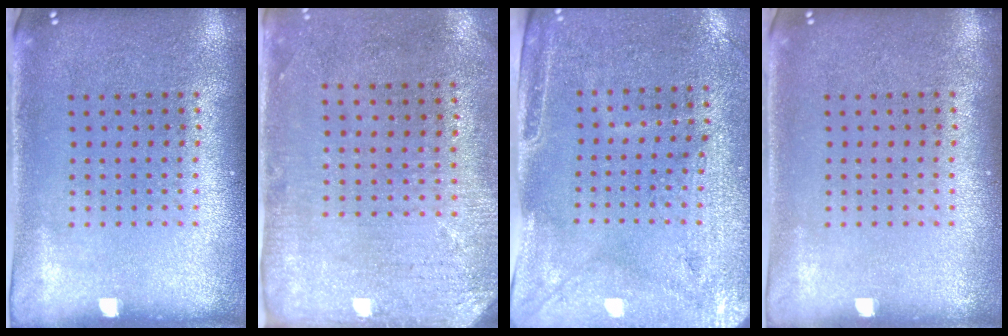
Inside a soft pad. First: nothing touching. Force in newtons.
{"total": 2.9, "press": 2.4, "slide": 1.7}
{"total": 3.0, "press": 2.6, "slide": 1.5}
{"total": 0.0}